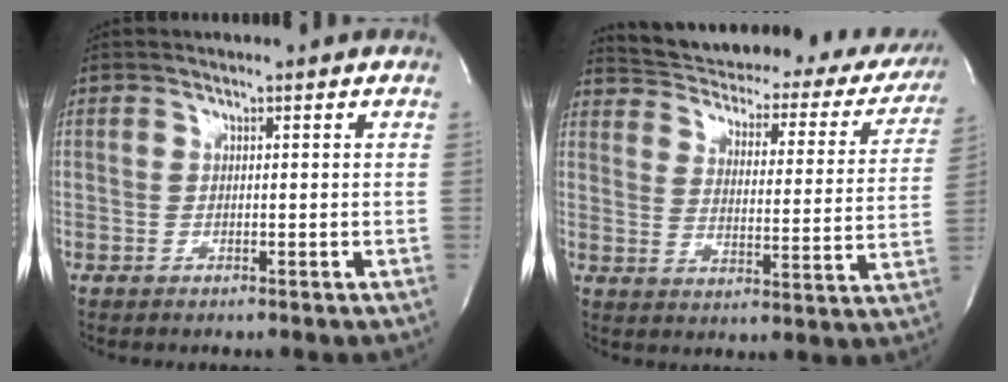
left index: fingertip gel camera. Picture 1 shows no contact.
{"total": 26.9, "force": [24.1, 7.7, 9.4], "torque": [-0.142, -0.050, 0.285]}